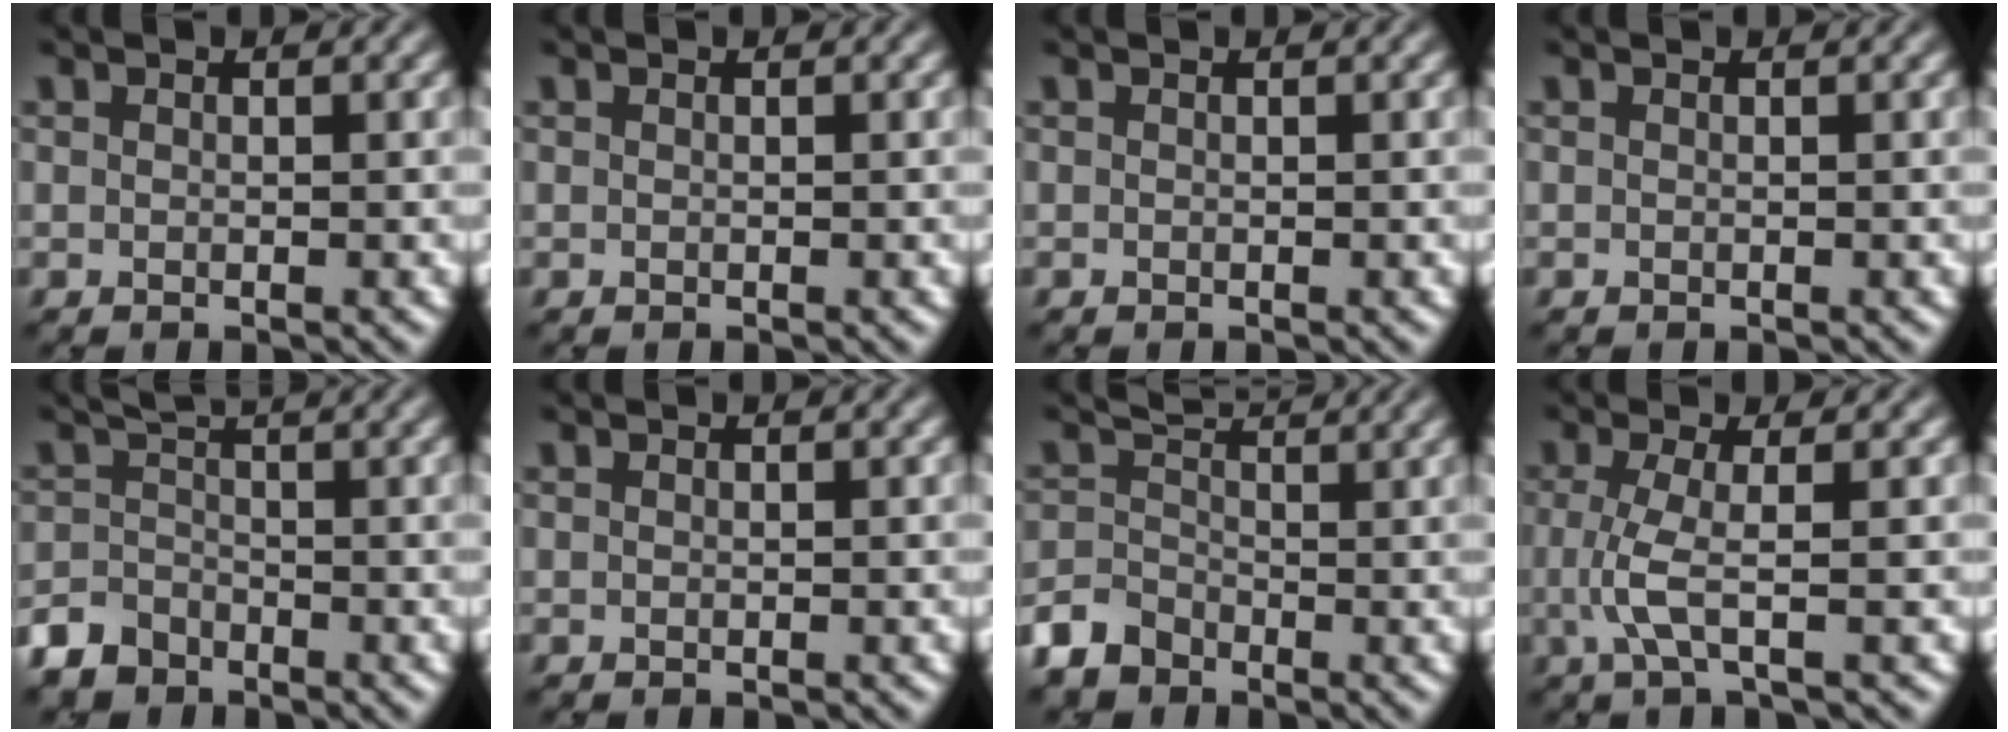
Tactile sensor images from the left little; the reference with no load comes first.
{"total": 0.0}
{"total": 0.0}
{"total": 0.0}
{"total": 2.8, "force": [-1.7, 1.8, 1.1], "torque": [-0.022, -0.002, -0.040]}
{"total": 0.0}
{"total": 3.2, "force": [-1.5, 2.5, 1.5], "torque": [-0.031, 0.002, -0.039]}
{"total": 3.1, "force": [-0.3, 0.7, 3.0], "torque": [-0.070, -0.007, -0.008]}